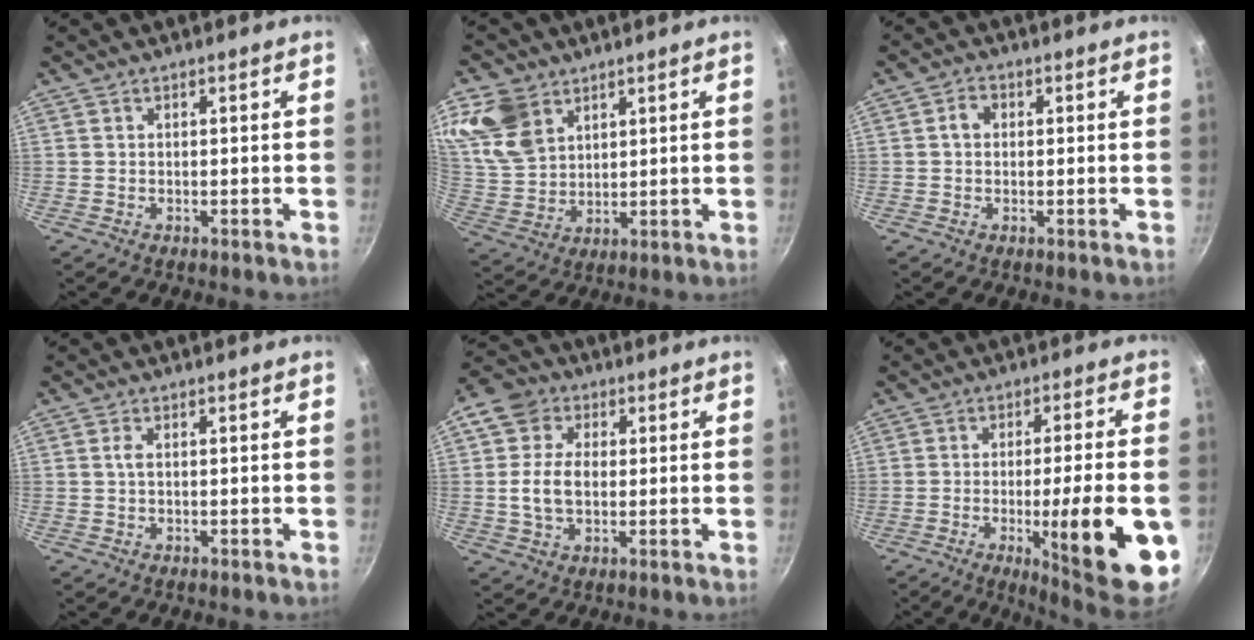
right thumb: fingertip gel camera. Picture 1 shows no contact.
{"total": 12.1, "force": [6.5, 8.5, 5.8], "torque": [-0.101, -0.026, 0.136]}
{"total": 2.6, "force": [0.3, 2.1, 1.5], "torque": [-0.016, 0.007, 0.002]}
{"total": 1.3, "force": [0.1, 0.5, 1.2], "torque": [-0.025, 0.003, 0.002]}
{"total": 10.0, "force": [0.9, 7.5, 6.6], "torque": [-0.097, 0.007, 0.003]}
{"total": 18.6, "force": [-5.6, 3.2, 17.4], "torque": [-0.226, 0.013, -0.073]}